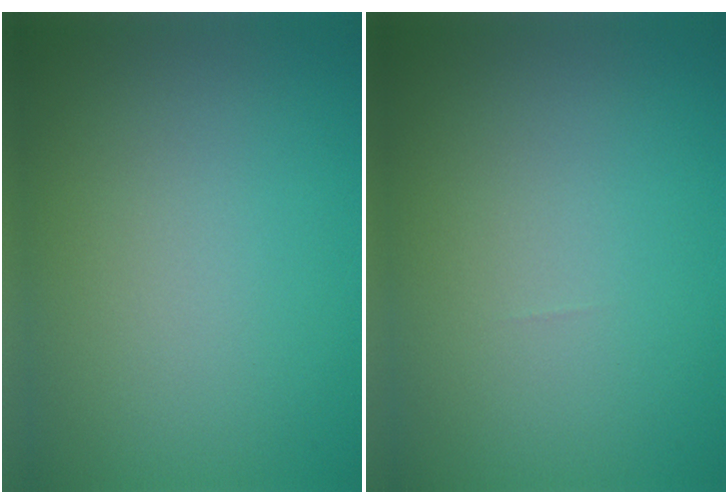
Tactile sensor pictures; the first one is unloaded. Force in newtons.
{"total": 0.0}